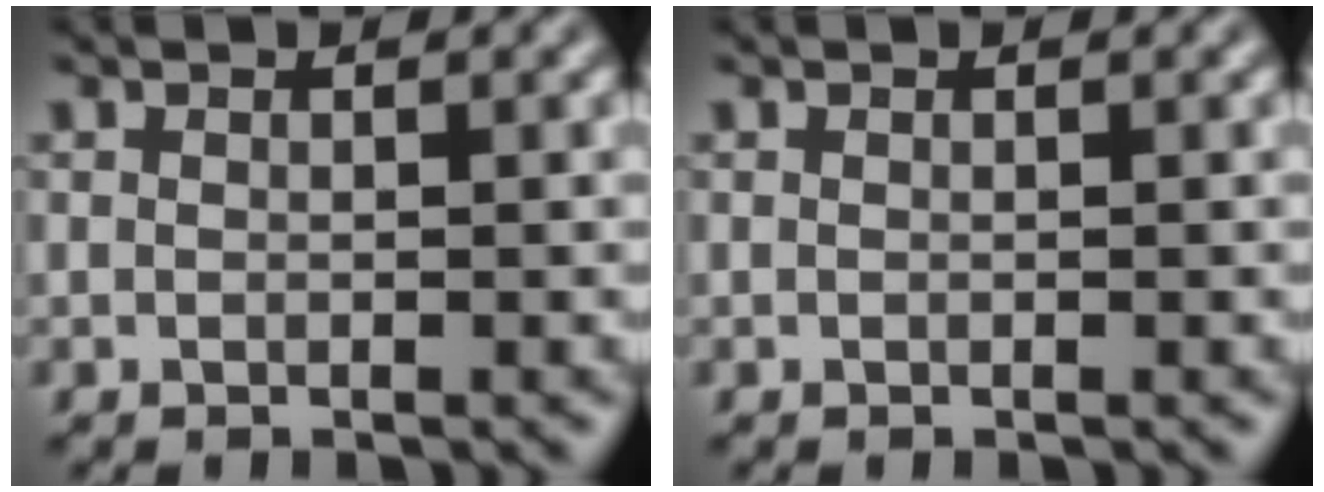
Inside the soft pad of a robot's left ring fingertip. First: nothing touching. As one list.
[{"total": 0.0}]